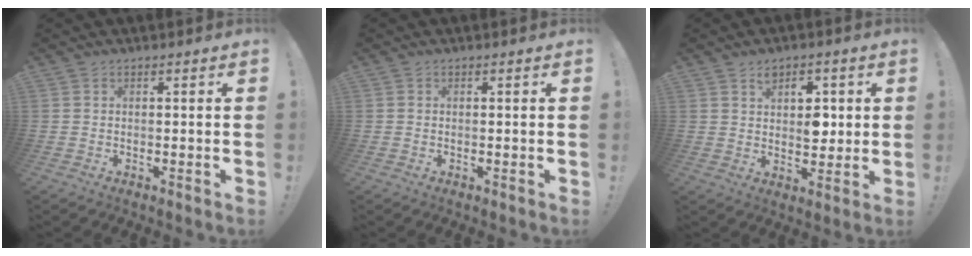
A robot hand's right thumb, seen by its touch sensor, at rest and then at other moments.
{"total": 0.0}
{"total": 7.3, "force": [2.2, 5.5, 4.2], "torque": [-0.036, -0.011, 0.035]}